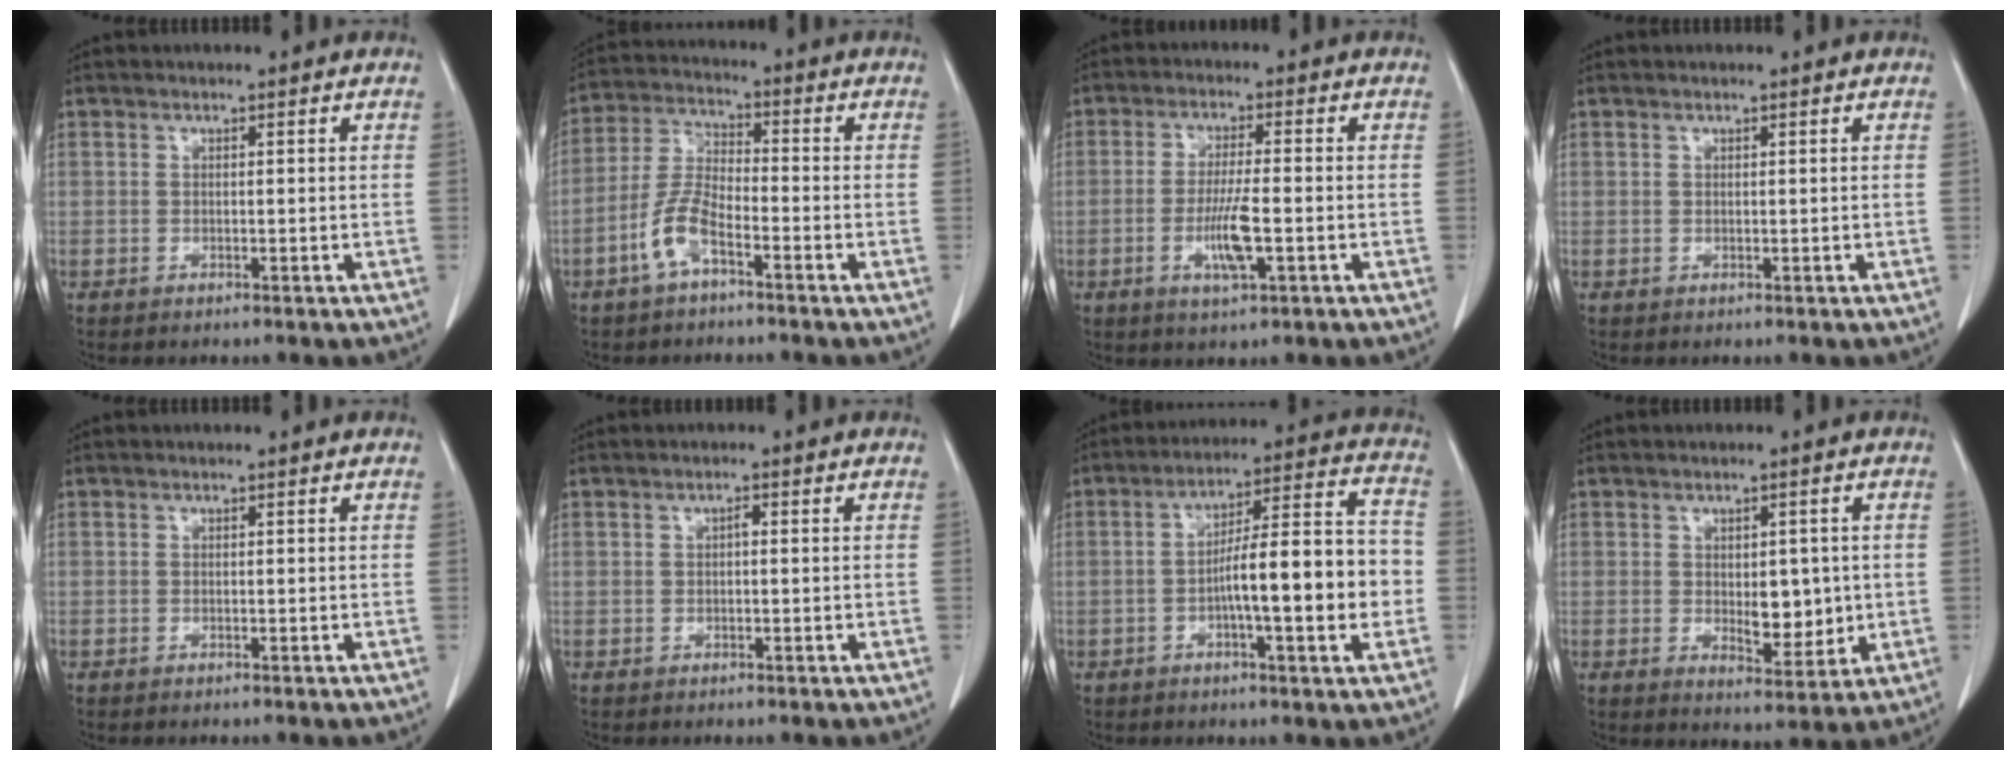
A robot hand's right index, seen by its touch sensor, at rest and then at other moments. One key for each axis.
{"total": 6.7, "fx": -3.6, "fy": 2.1, "fz": 5.2, "tx": -0.120, "ty": 0.004, "tz": -0.076}
{"total": 6.3, "fx": -1.8, "fy": 0.7, "fz": 6.0, "tx": -0.117, "ty": -0.009, "tz": -0.033}
{"total": 0.0}
{"total": 0.0}
{"total": 0.8, "fx": 0.1, "fy": 0.3, "fz": 0.7, "tx": -0.011, "ty": 0.003, "tz": 0.000}
{"total": 14.2, "fx": -2.7, "fy": 1.9, "fz": 13.8, "tx": -0.213, "ty": 0.024, "tz": -0.042}
{"total": 5.9, "fx": -0.1, "fy": 2.9, "fz": 5.1, "tx": -0.067, "ty": -0.007, "tz": 0.009}